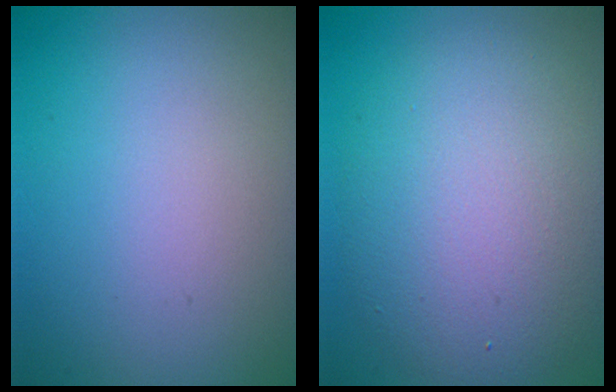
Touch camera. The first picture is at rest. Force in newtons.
{"total": 8.1, "press": 8.1, "slide": 0.4}